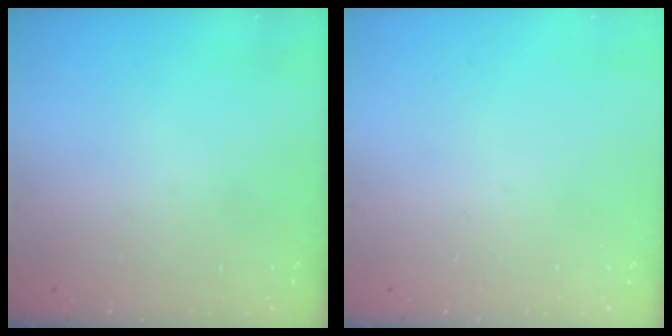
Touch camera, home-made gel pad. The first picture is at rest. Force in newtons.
{"total": 0.0}